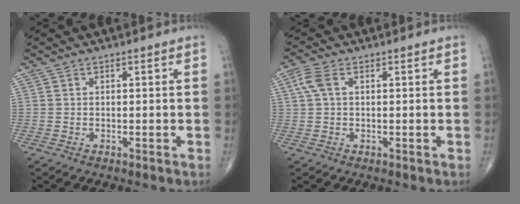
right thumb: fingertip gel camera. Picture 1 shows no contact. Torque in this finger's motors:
{"motor_torque": [-0.15, 0.22, 0.06, -0.05, 0.03]}